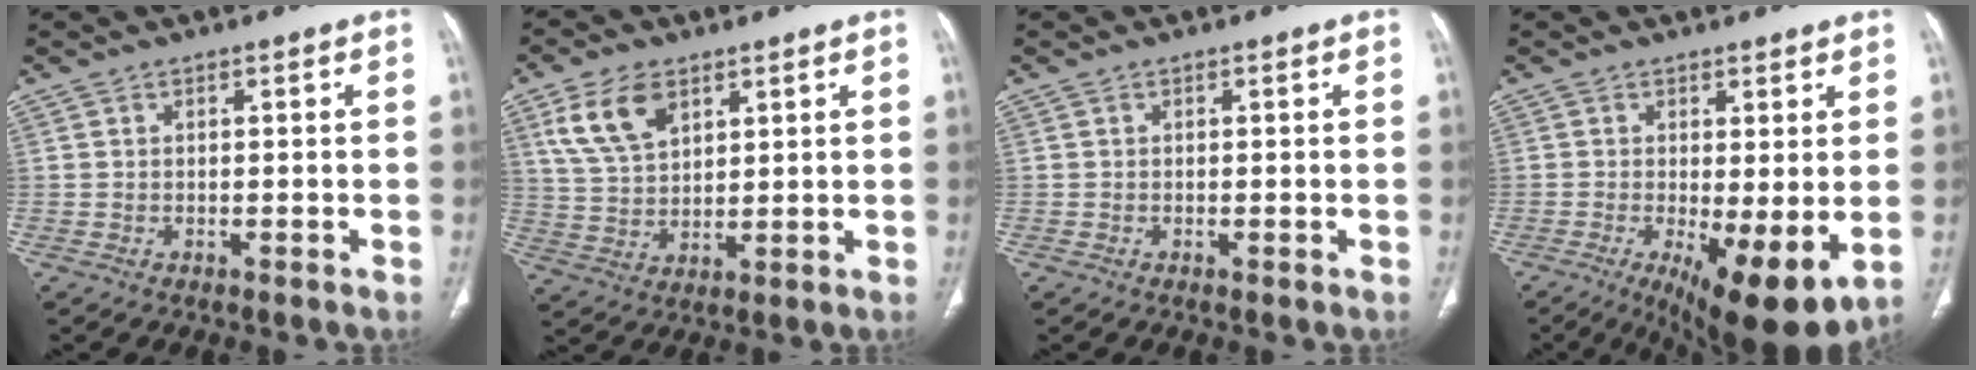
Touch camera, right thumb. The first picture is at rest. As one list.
[{"total": 10.2, "force": [5.1, 5.9, 6.5], "torque": [-0.114, -0.014, 0.106]}, {"total": 0.0}, {"total": 11.5, "force": [-2.4, 3.6, 10.6], "torque": [-0.166, -0.025, -0.026]}]